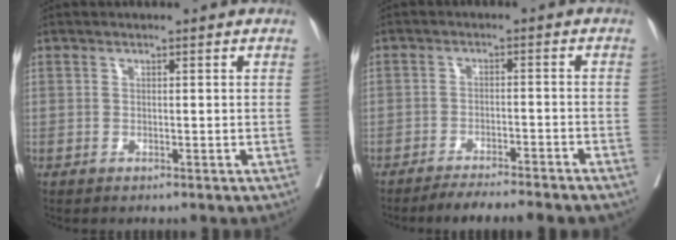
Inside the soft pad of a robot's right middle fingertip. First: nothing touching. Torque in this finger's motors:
{"motor_torque": [1.04, -1.10, 0.19, 0.06]}